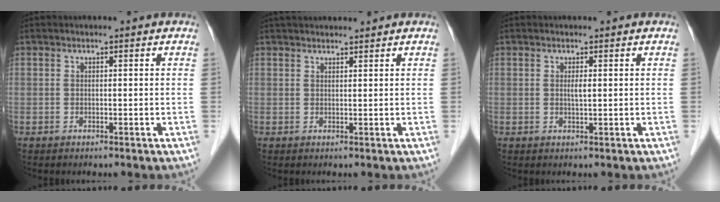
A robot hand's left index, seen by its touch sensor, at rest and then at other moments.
{"total": 5.3, "force": [4.9, 0.7, 2.0], "torque": [-0.022, 0.031, 0.074]}
{"total": 1.0, "force": [0.3, 0.1, 0.9], "torque": [-0.022, -0.001, 0.006]}